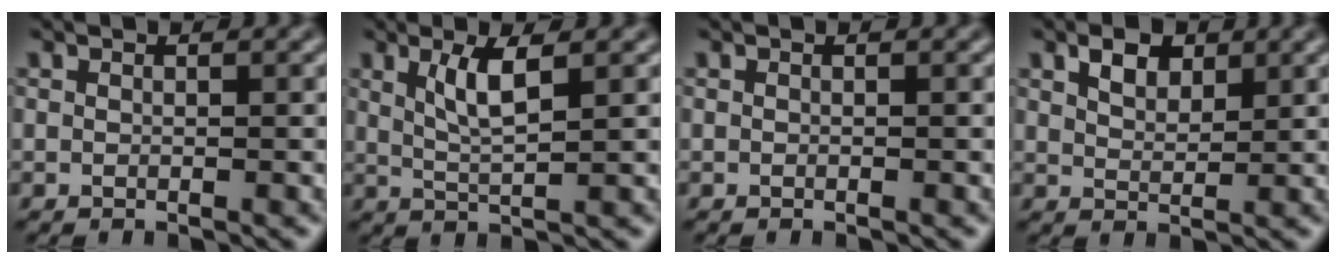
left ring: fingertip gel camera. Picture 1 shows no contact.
{"total": 3.2, "force": [1.4, 0.7, 2.8], "torque": [-0.056, -0.003, 0.028]}
{"total": 0.0}
{"total": 2.6, "force": [1.7, 1.4, 1.5], "torque": [-0.030, 0.004, 0.031]}